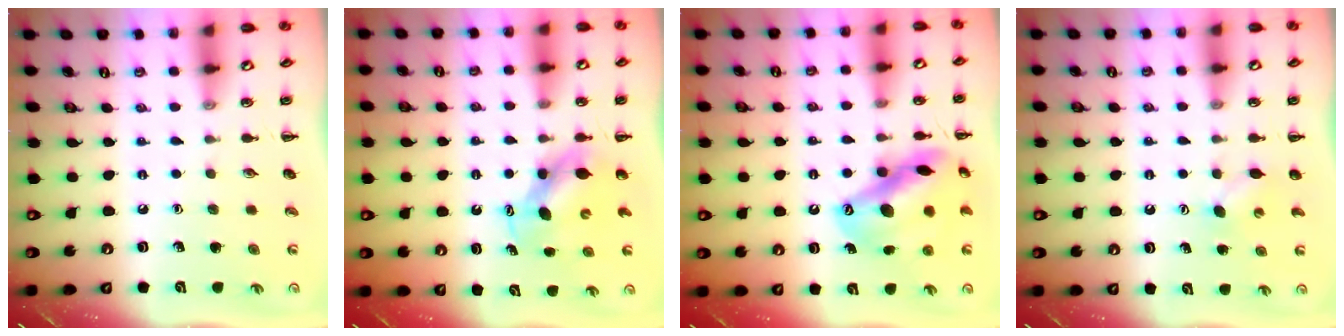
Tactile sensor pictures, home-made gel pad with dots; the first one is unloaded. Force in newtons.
{"total": 6.7, "press": 6.7, "slide": 0.7}
{"total": 17.8, "press": 17.6, "slide": 2.8}
{"total": 4.2, "press": 4.1, "slide": 1.1}